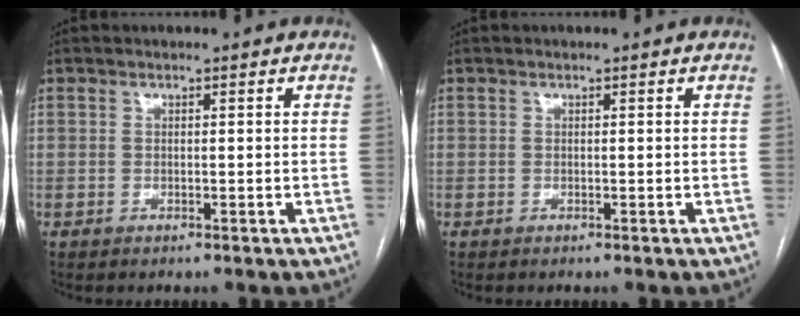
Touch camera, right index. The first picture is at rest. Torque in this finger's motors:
{"motor_torque": [0.18, 0.18, -0.02, 0.00]}